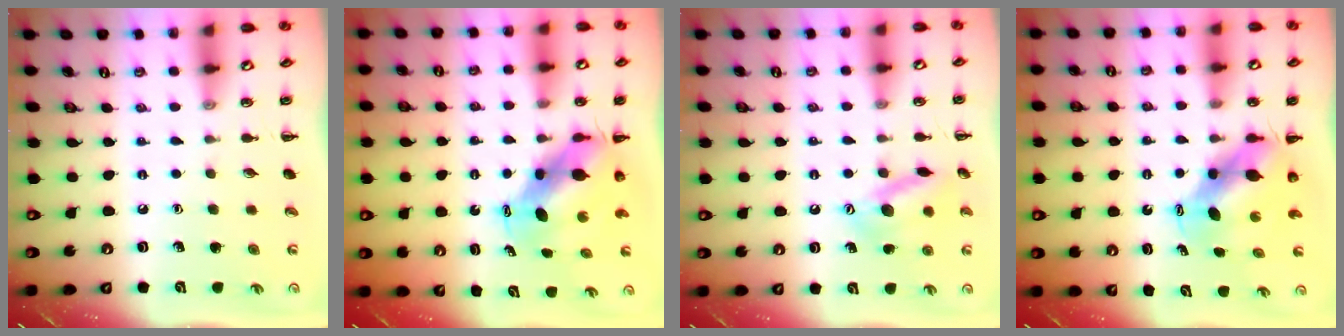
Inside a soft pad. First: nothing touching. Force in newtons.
{"total": 7.9, "press": 7.7, "slide": 1.7}
{"total": 14.1, "press": 14.0, "slide": 1.0}
{"total": 6.5, "press": 6.4, "slide": 1.3}